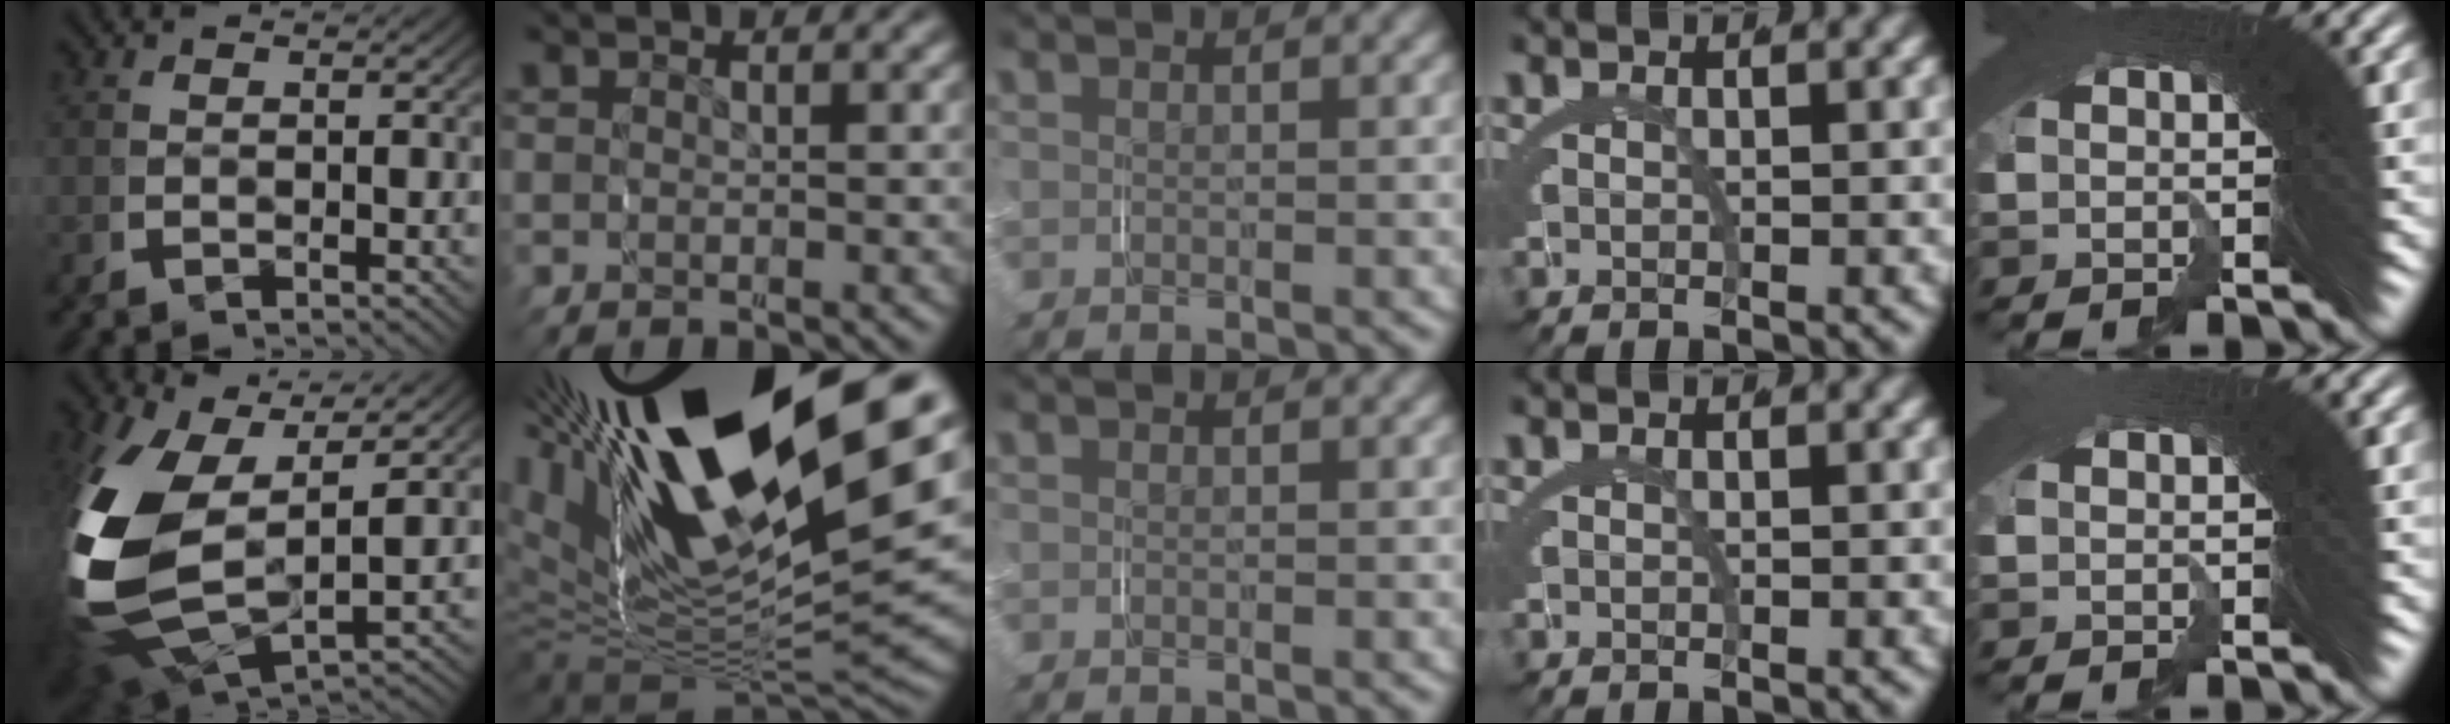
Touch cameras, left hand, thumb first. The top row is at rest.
{"thumb": {"total": 16.2, "force": [-0.8, 10.6, 12.2], "torque": [-0.329, -0.072, 0.028]}, "index": {"total": 22.1, "force": [5.0, 12.5, 17.5], "torque": [-0.305, -0.005, 0.086]}, "little": {"total": 2.5, "force": [-0.5, -1.6, -1.8], "torque": [0.025, -0.007, -0.003]}}